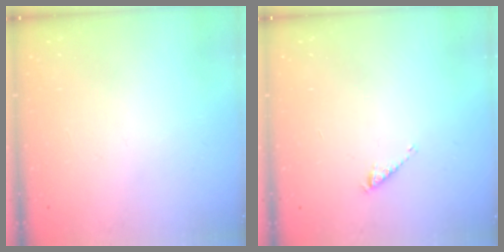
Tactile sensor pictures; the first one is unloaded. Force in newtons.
{"total": 2.8, "press": 2.8, "slide": 0.4}